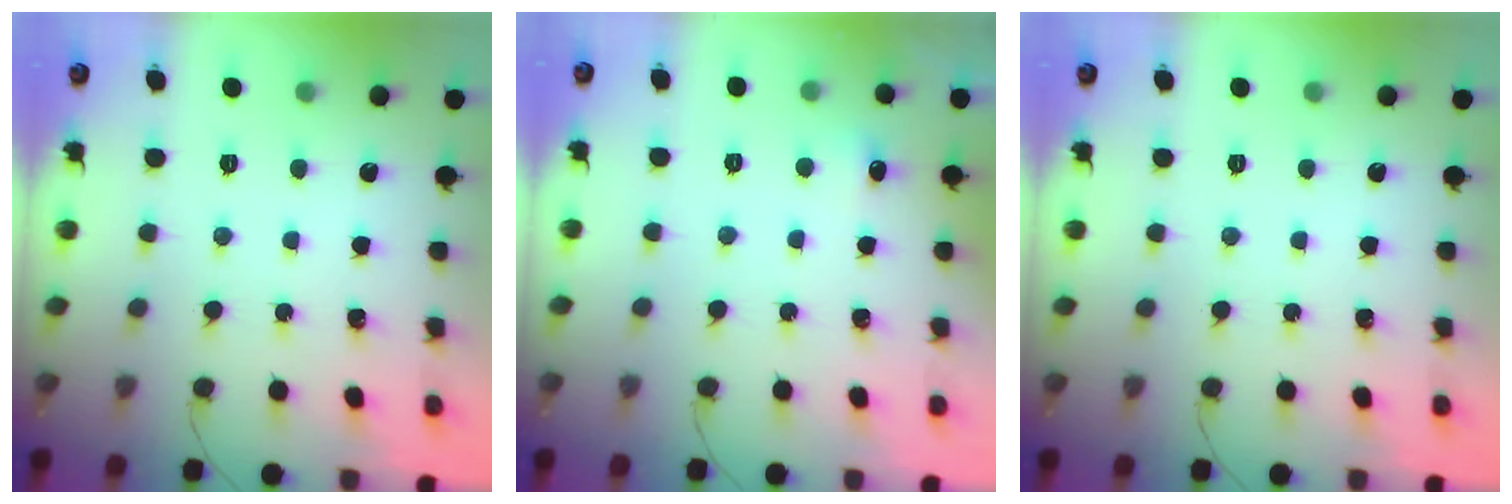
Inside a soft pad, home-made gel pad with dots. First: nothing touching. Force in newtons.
{"total": 3.5, "press": 3.2, "slide": 1.4}
{"total": 0.0}